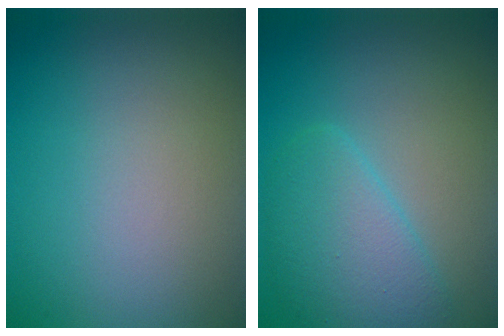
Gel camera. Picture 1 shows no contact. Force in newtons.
{"total": 4.0, "press": 4.0, "slide": 0.0}